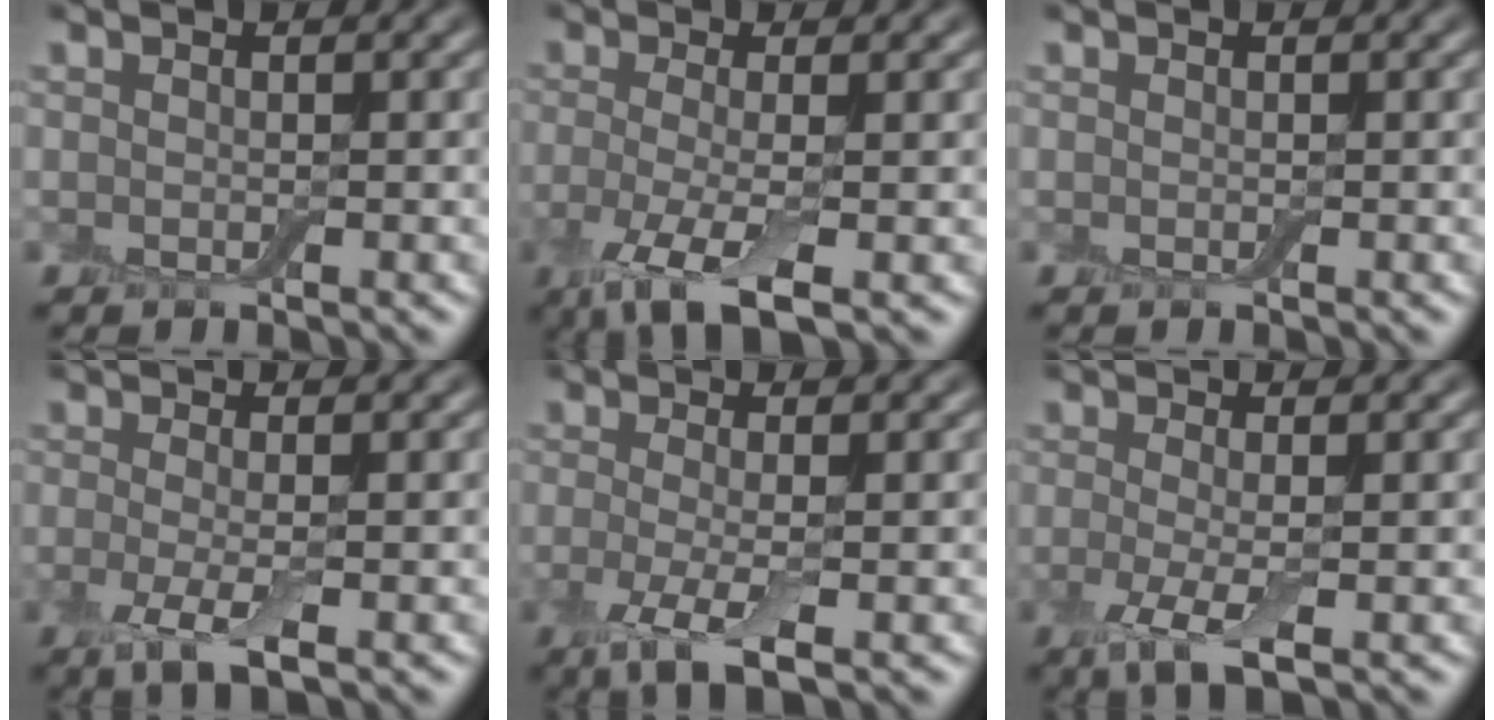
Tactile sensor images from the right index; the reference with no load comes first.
{"total": 5.2, "force": [-2.0, 1.5, 4.5], "torque": [-0.094, -0.011, -0.044]}
{"total": 0.0}
{"total": 3.2, "force": [-0.8, 0.9, 3.0], "torque": [-0.063, -0.009, -0.021]}
{"total": 4.0, "force": [-1.2, 1.2, 3.6], "torque": [-0.078, -0.009, -0.026]}
{"total": 3.5, "force": [-0.9, 1.0, 3.3], "torque": [-0.070, -0.009, -0.021]}